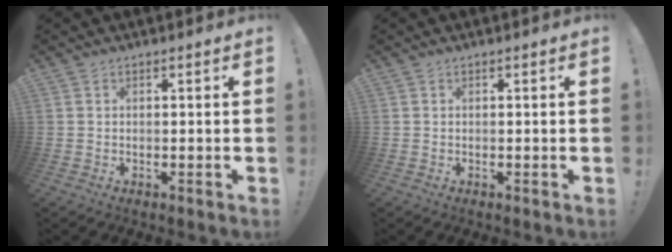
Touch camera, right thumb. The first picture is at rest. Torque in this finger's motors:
{"motor_torque": [0.00, 0.00, -0.15, 0.15, 0.00]}